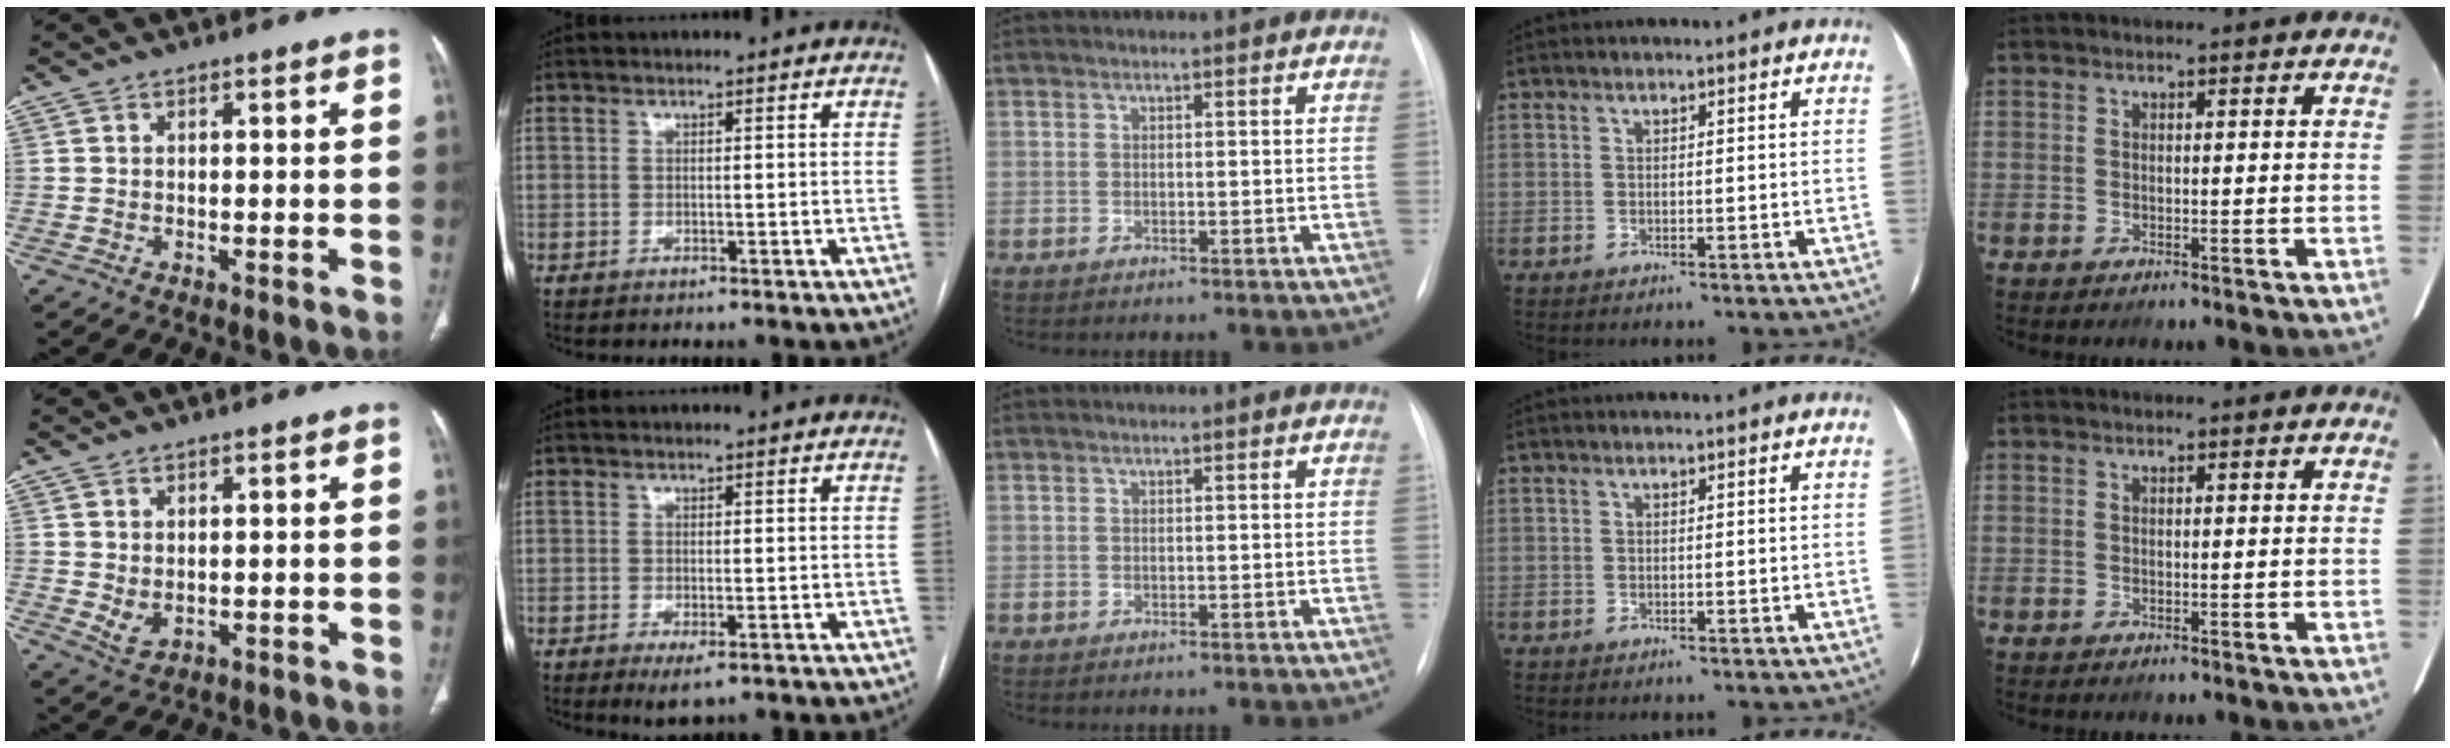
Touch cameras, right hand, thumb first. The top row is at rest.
{"thumb": {"total": 3.0, "force": [0.3, 2.0, 2.2], "torque": [-0.043, -0.008, 0.018]}, "index": {"total": 3.1, "force": [-1.6, 0.9, 2.5], "torque": [-0.039, -0.004, -0.018]}}